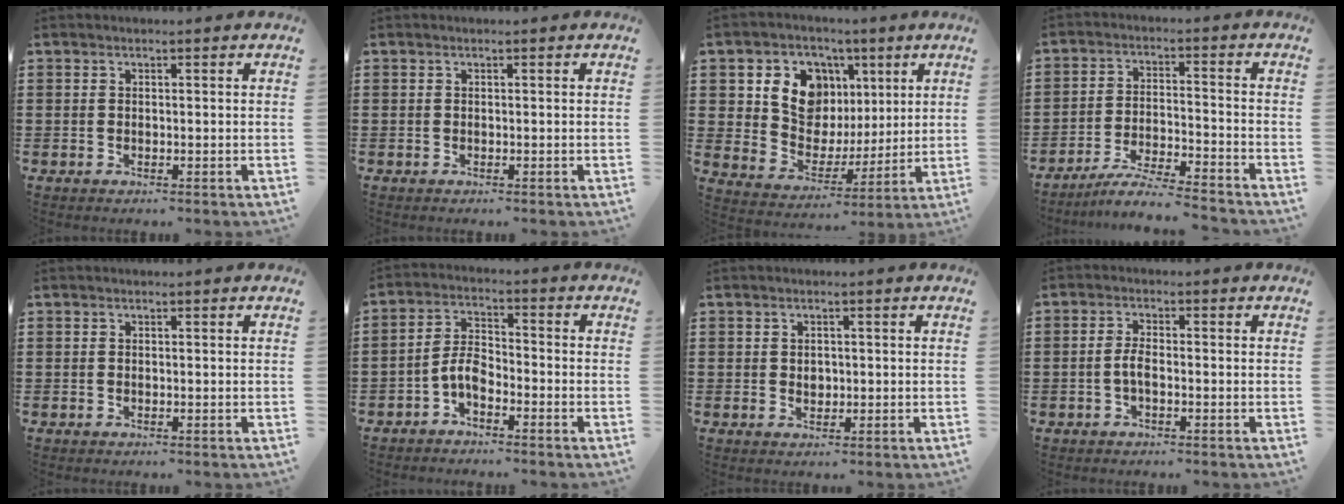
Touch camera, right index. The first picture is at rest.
{"total": 0.0}
{"total": 9.5, "force": [3.8, 8.1, 3.4], "torque": [-0.088, -0.009, 0.070]}
{"total": 5.8, "force": [-5.5, -0.2, 1.9], "torque": [-0.045, -0.010, -0.109]}
{"total": 0.0}
{"total": 4.6, "force": [-2.5, 2.1, 3.1], "torque": [-0.078, 0.006, -0.056]}
{"total": 1.3, "force": [0.3, 1.1, 0.6], "torque": [-0.013, 0.006, 0.005]}
{"total": 2.6, "force": [-0.7, 0.9, 2.3], "torque": [-0.058, -0.002, -0.018]}